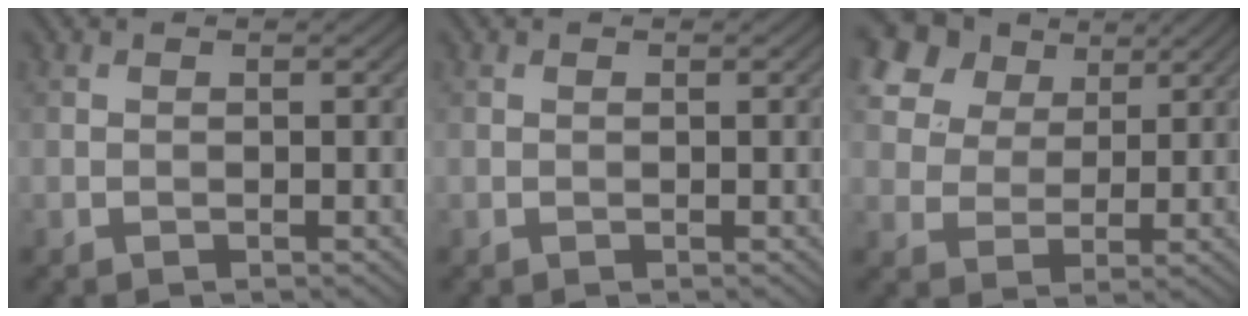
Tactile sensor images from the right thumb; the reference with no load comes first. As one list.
[{"total": 0.0}, {"total": 13.0, "force": [7.7, 8.7, 5.9], "torque": [-0.189, 0.023, 0.162]}]